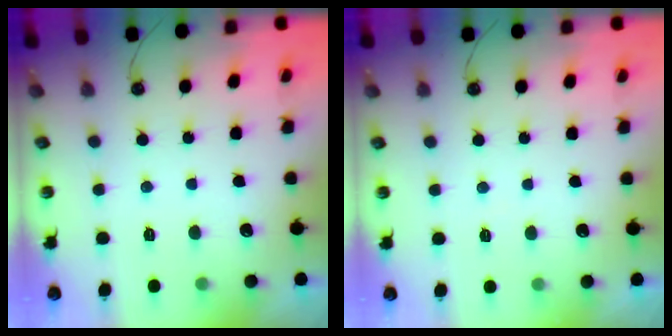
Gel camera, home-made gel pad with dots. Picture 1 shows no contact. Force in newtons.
{"total": 2.3, "press": 2.2, "slide": 0.4}